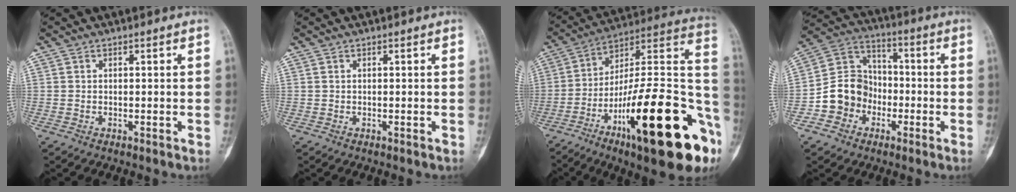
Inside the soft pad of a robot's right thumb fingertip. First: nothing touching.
{"total": 0.0}
{"total": 32.0, "force": [-11.9, 8.8, 28.3], "torque": [-0.354, 0.053, -0.181]}
{"total": 11.6, "force": [-3.9, 10.1, 4.2], "torque": [-0.036, 0.053, -0.074]}